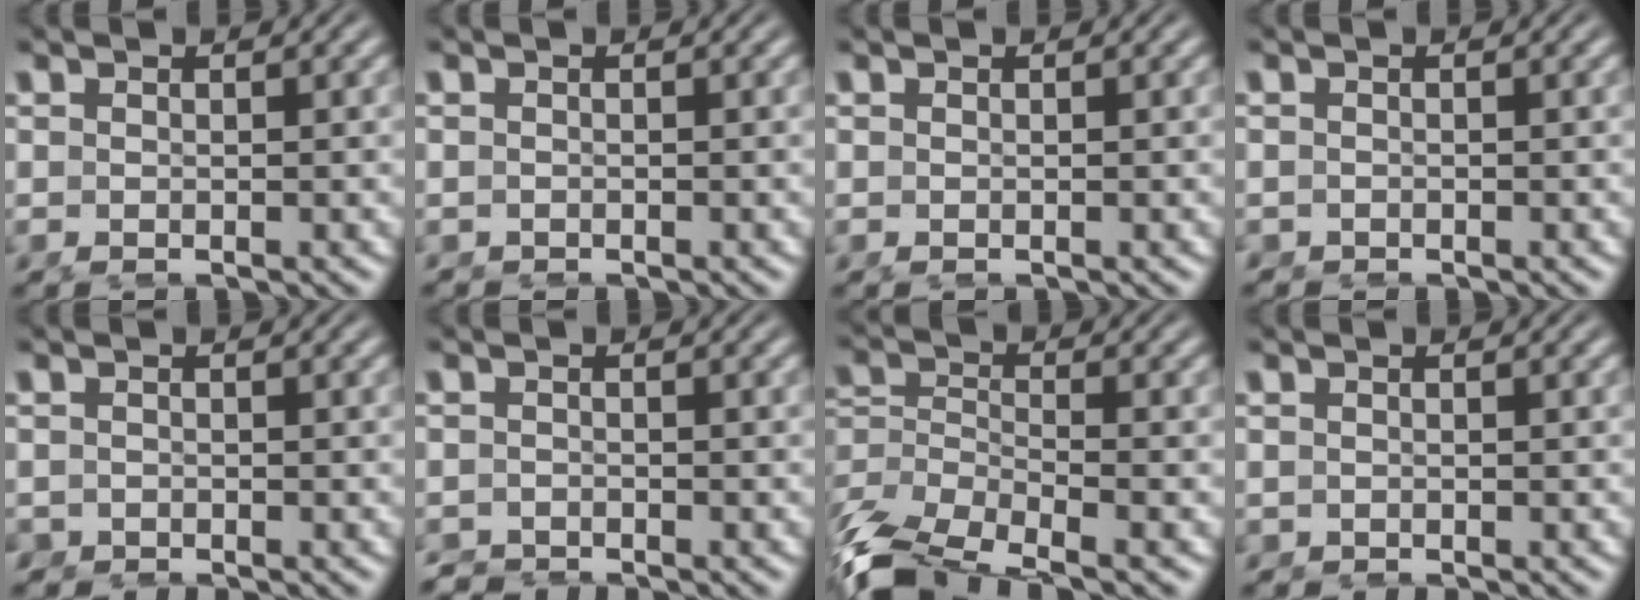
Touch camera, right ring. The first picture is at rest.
{"total": 1.1, "force": [-0.6, 0.9, 0.0], "torque": [-0.010, -0.010, -0.011]}
{"total": 0.0}
{"total": 1.6, "force": [-0.9, 1.3, 0.1], "torque": [-0.014, -0.013, -0.015]}
{"total": 2.5, "force": [-1.6, 1.9, 0.1], "torque": [-0.016, -0.020, -0.026]}
{"total": 2.2, "force": [-2.1, 0.4, -0.3], "torque": [0.001, -0.018, -0.036]}
{"total": 8.2, "force": [-4.9, 5.1, 4.2], "torque": [-0.118, -0.052, -0.067]}
{"total": 1.3, "force": [-0.6, 1.1, 0.0], "torque": [-0.013, -0.011, -0.010]}